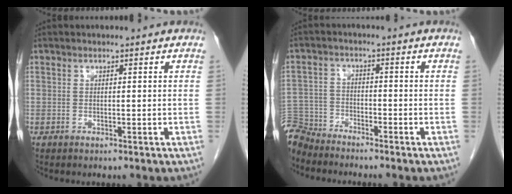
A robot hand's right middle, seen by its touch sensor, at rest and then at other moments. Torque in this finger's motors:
{"motor_torque": [0.40, -0.40, 0.61, 0.06]}